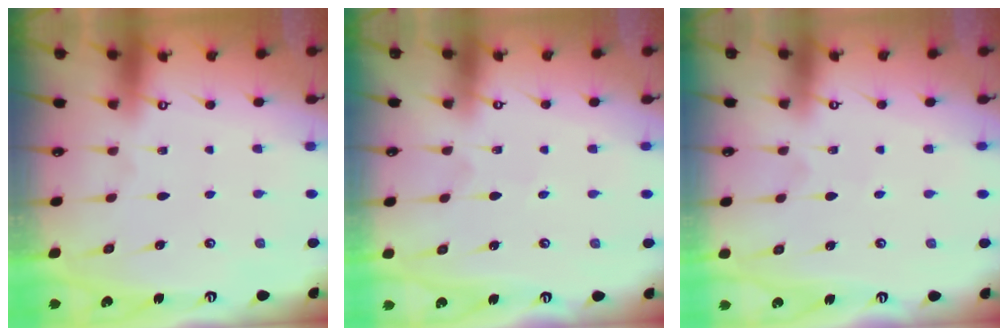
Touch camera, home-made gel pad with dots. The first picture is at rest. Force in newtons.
{"total": 2.6, "press": 2.6, "slide": 0.3}
{"total": 2.8, "press": 2.7, "slide": 0.3}